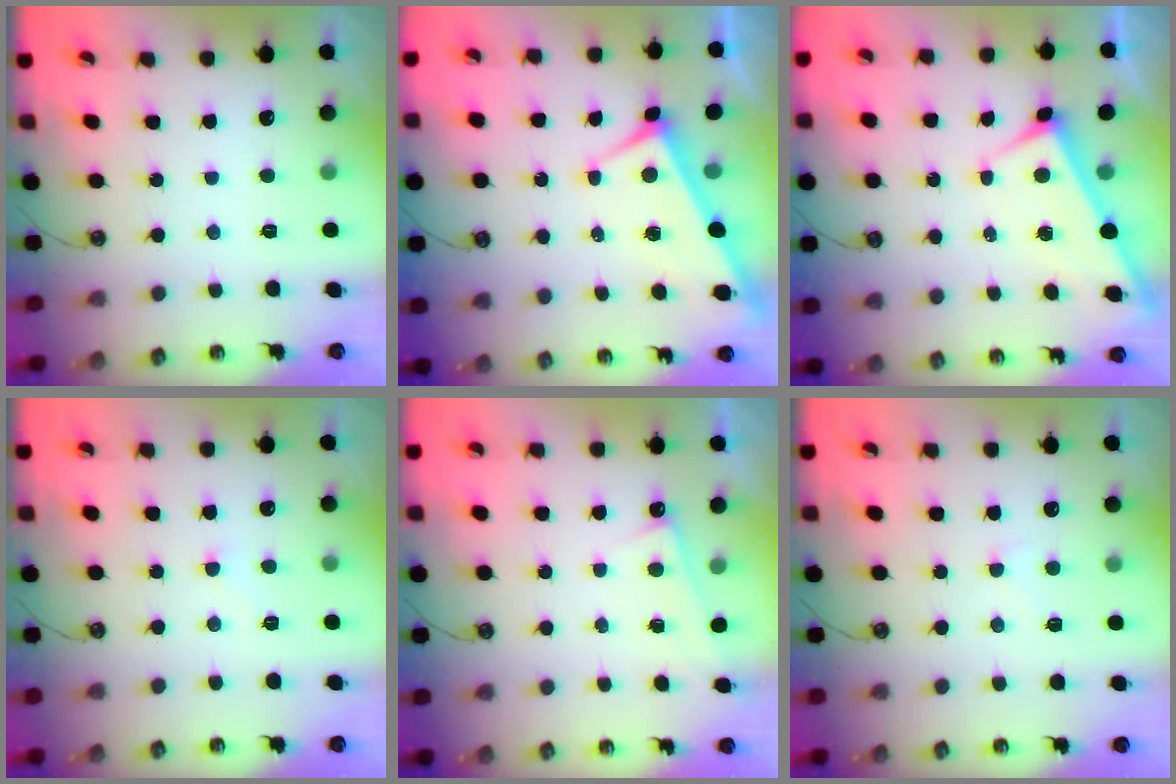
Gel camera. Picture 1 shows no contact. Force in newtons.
{"total": 3.8, "press": 3.8, "slide": 0.4}
{"total": 3.0, "press": 3.0, "slide": 0.0}
{"total": 2.0, "press": 2.0, "slide": 0.4}
{"total": 2.5, "press": 2.5, "slide": 0.3}
{"total": 0.7, "press": 0.5, "slide": 0.5}